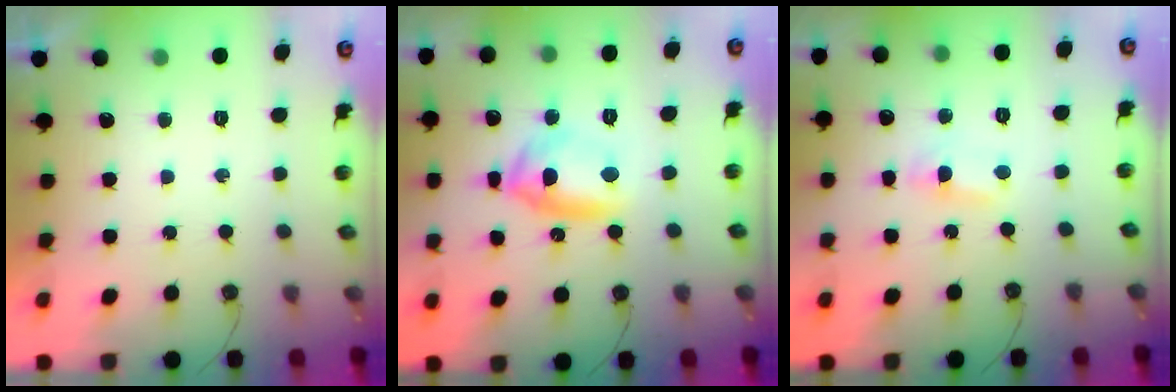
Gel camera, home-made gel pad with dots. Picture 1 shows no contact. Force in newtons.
{"total": 10.3, "press": 10.2, "slide": 1.4}
{"total": 1.5, "press": 1.3, "slide": 0.7}